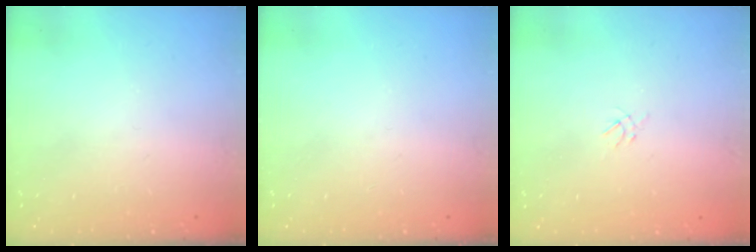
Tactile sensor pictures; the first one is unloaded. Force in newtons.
{"total": 0.0}
{"total": 1.2, "press": 1.1, "slide": 0.5}